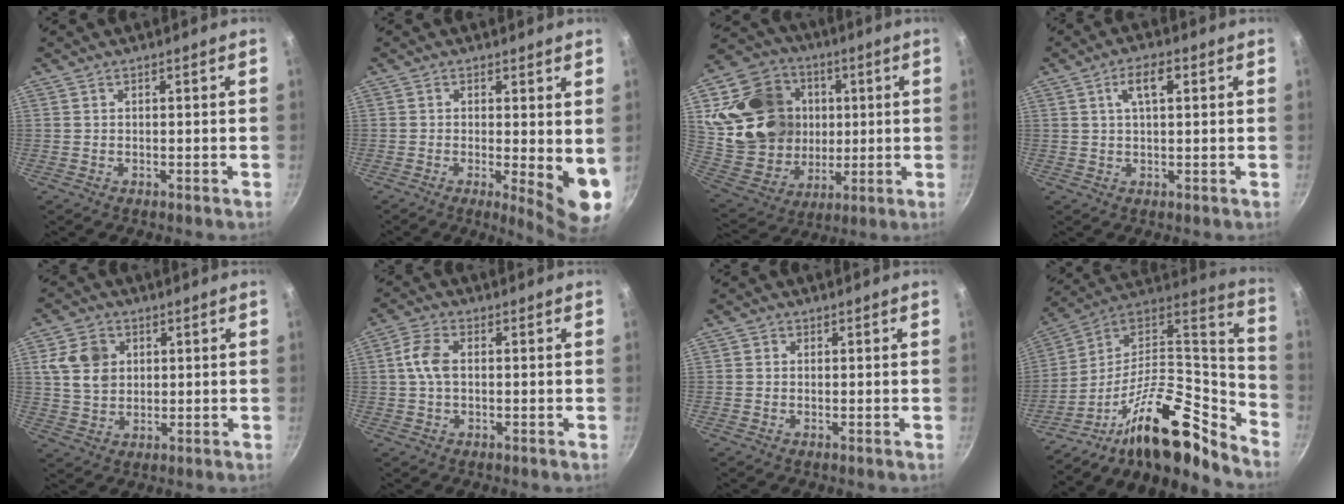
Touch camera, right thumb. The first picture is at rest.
{"total": 8.4, "force": [-0.3, 2.4, 8.0], "torque": [-0.102, -0.022, -0.002]}
{"total": 23.5, "force": [4.7, 19.7, 12.0], "torque": [-0.204, 0.002, 0.102]}
{"total": 5.2, "force": [1.7, 2.2, 4.3], "torque": [-0.071, 0.008, 0.029]}
{"total": 8.5, "force": [2.2, 6.9, 4.4], "torque": [-0.059, -0.005, 0.040]}
{"total": 5.5, "force": [0.5, 3.3, 4.3], "torque": [-0.089, 0.013, 0.004]}
{"total": 0.8, "force": [0.2, 0.8, 0.2], "torque": [-0.003, 0.001, 0.000]}
{"total": 23.7, "force": [-16.0, 8.6, 15.2], "torque": [-0.177, 0.111, -0.293]}